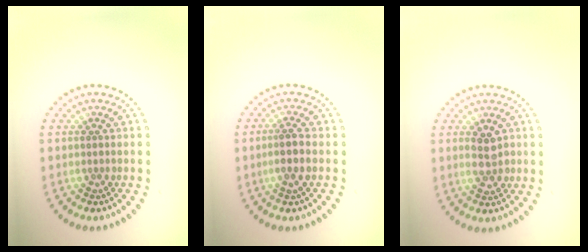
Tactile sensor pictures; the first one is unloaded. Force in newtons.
{"total": 2.4, "press": 2.2, "slide": 1.1}
{"total": 2.4, "press": 2.4, "slide": 0.4}